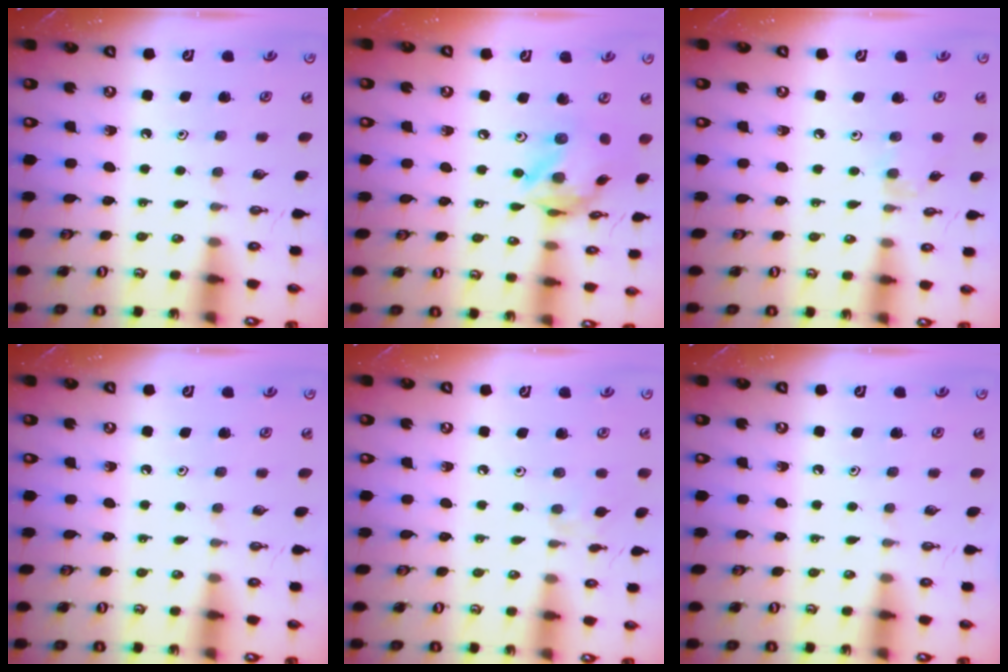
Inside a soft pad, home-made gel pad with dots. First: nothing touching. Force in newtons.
{"total": 15.7, "press": 15.6, "slide": 1.6}
{"total": 3.3, "press": 3.3, "slide": 0.5}
{"total": 0.0}
{"total": 2.1, "press": 2.1, "slide": 0.5}
{"total": 0.0}